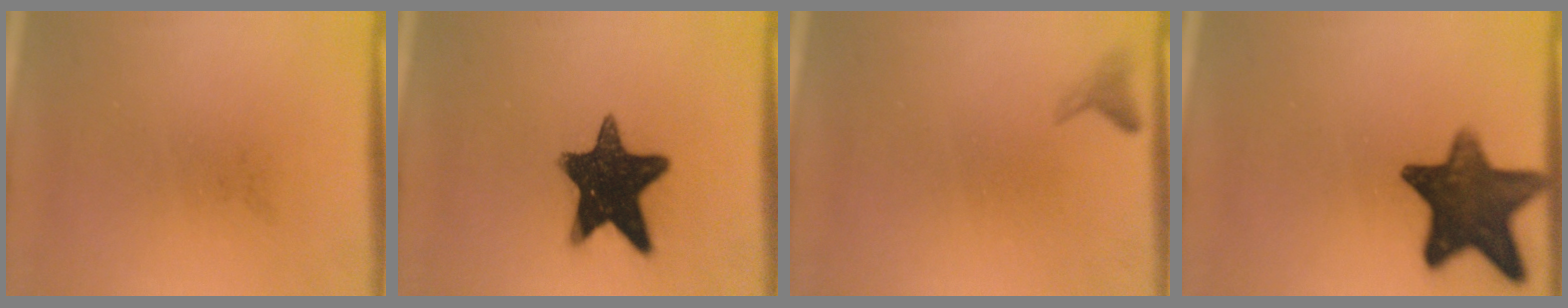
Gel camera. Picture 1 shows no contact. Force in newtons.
{"total": 15.1}
{"total": 1.0}
{"total": 13.6}